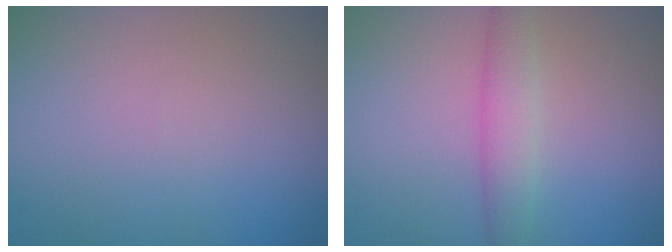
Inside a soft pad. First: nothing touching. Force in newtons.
{"total": 2.9, "press": 2.9, "slide": 0.1}